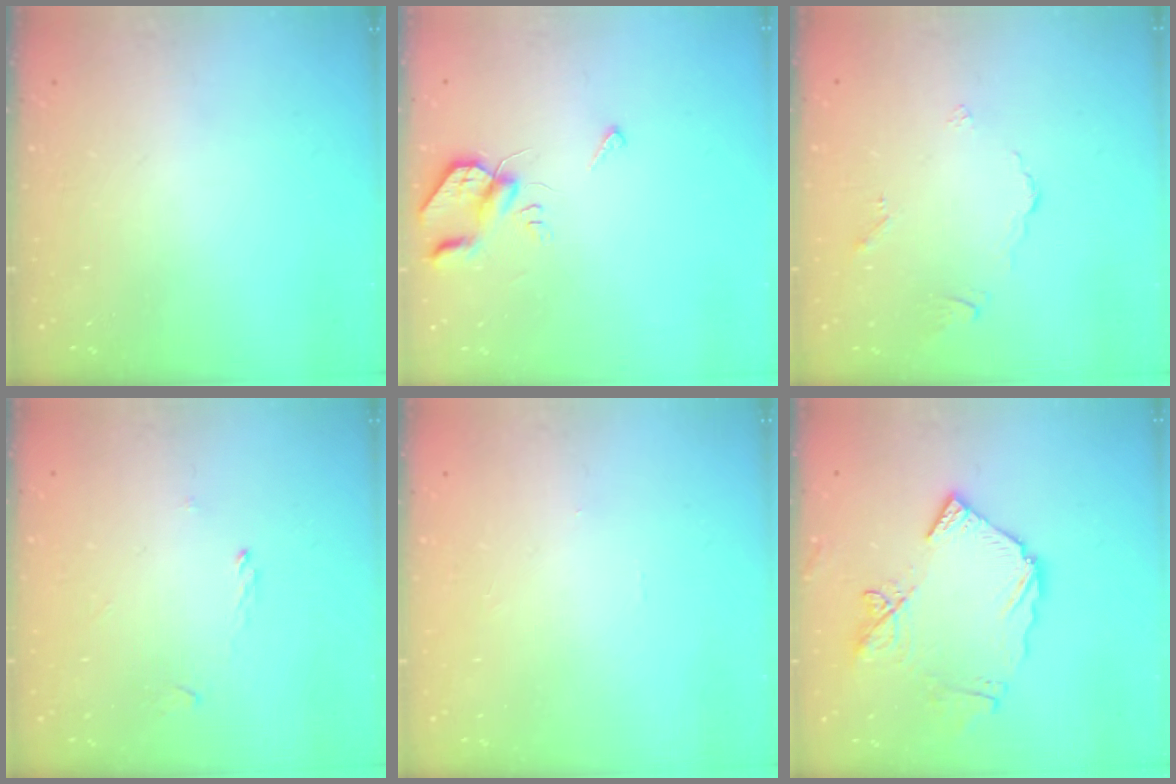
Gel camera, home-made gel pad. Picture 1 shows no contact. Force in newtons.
{"total": 5.7, "press": 5.7, "slide": 0.6}
{"total": 2.8, "press": 2.7, "slide": 0.6}
{"total": 1.2, "press": 1.1, "slide": 0.3}
{"total": 0.0}
{"total": 12.9, "press": 12.8, "slide": 1.5}